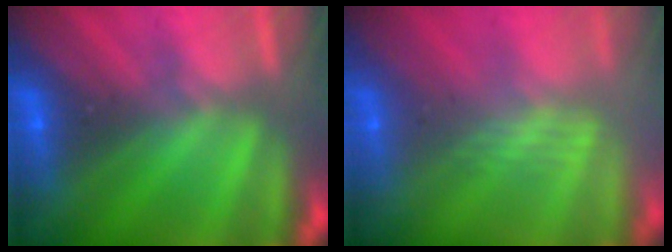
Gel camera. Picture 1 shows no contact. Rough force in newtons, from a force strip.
{"total": 2.4}